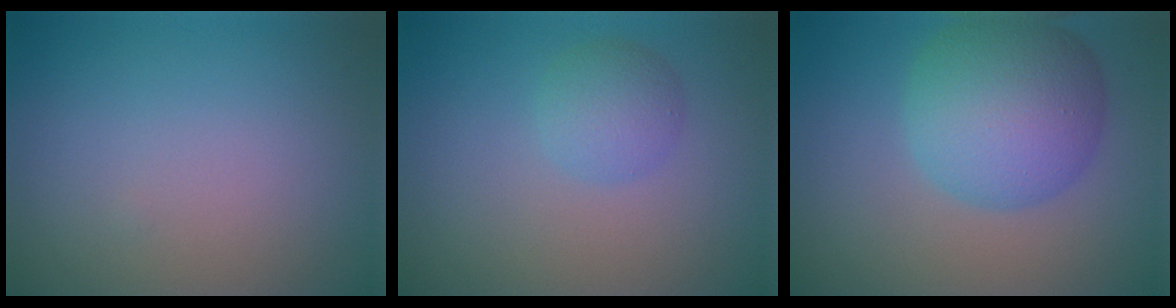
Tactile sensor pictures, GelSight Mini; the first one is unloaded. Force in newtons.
{"total": 2.4, "press": 2.4, "slide": 0.1}
{"total": 8.1, "press": 8.1, "slide": 0.1}